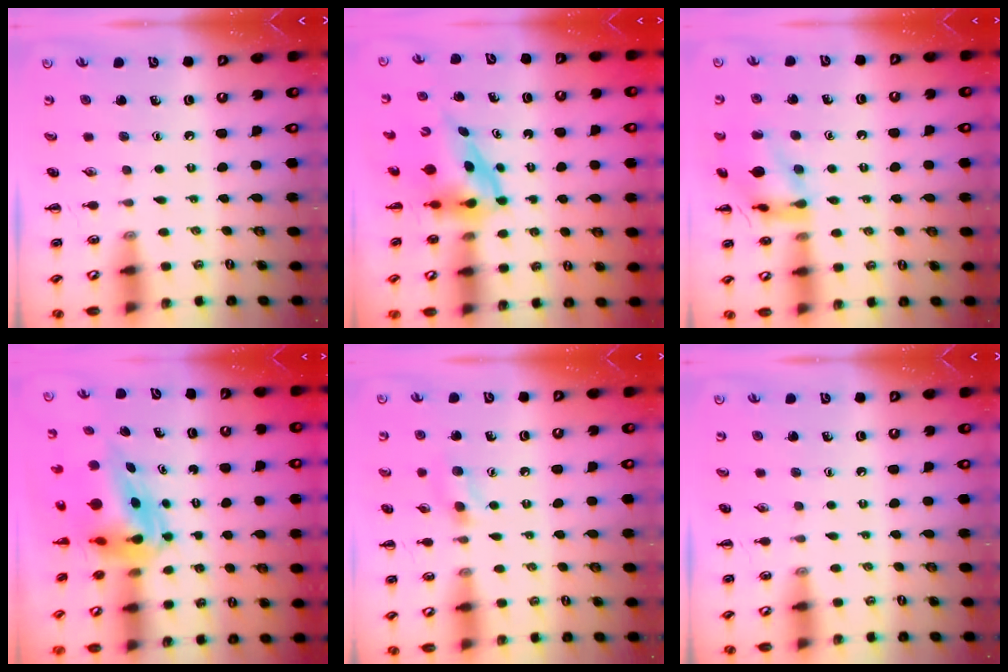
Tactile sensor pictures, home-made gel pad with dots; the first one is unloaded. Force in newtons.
{"total": 3.7, "press": 3.7, "slide": 0.7}
{"total": 12.8, "press": 12.8, "slide": 0.6}
{"total": 6.7, "press": 6.4, "slide": 2.0}
{"total": 5.1, "press": 4.8, "slide": 1.7}
{"total": 0.0}